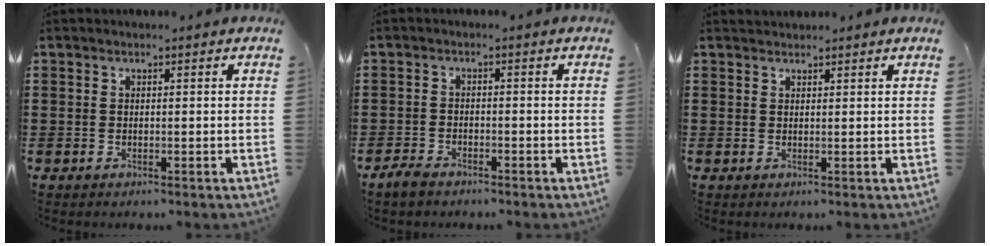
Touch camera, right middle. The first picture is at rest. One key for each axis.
{"total": 2.3, "fx": -2.0, "fy": 0.8, "fz": 0.8, "tx": -0.025, "ty": 0.000, "tz": -0.041}
{"total": 1.2, "fx": 1.1, "fy": 0.3, "fz": -0.1, "tx": -0.001, "ty": 0.001, "tz": 0.022}